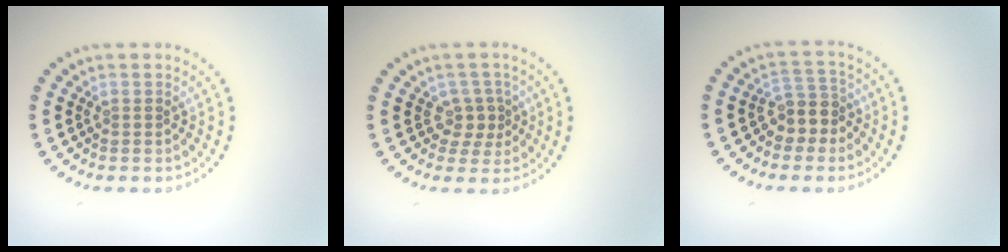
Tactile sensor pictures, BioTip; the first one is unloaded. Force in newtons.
{"total": 1.7, "press": 1.4, "slide": 1.1}
{"total": 2.8, "press": 2.4, "slide": 1.5}